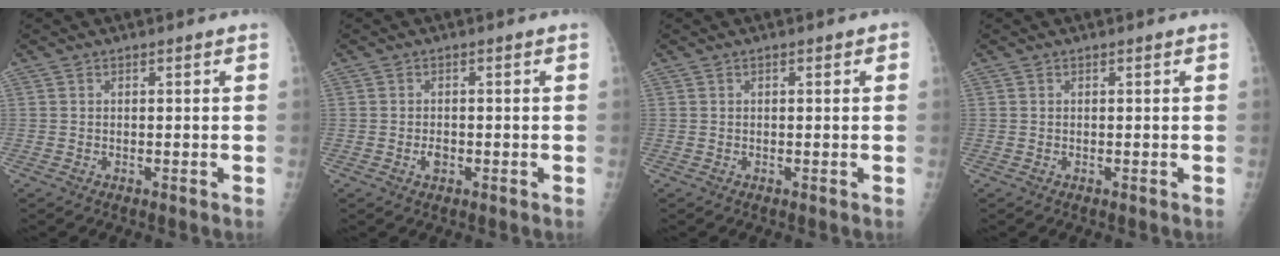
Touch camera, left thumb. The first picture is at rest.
{"total": 1.6, "force": [-0.4, 1.0, 1.1], "torque": [-0.017, 0.001, -0.006]}
{"total": 0.9, "force": [0.4, 0.4, 0.7], "torque": [-0.007, 0.002, 0.004]}
{"total": 0.0}